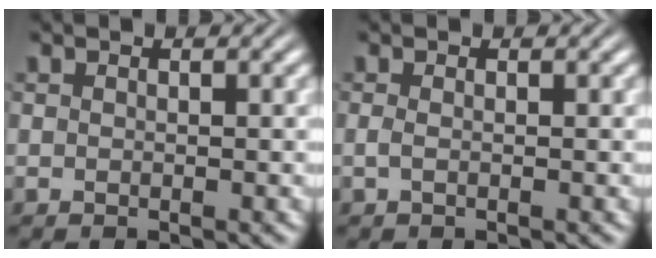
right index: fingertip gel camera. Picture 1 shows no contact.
{"total": 0.7, "force": [-0.4, 0.0, 0.6], "torque": [-0.022, -0.012, -0.003]}